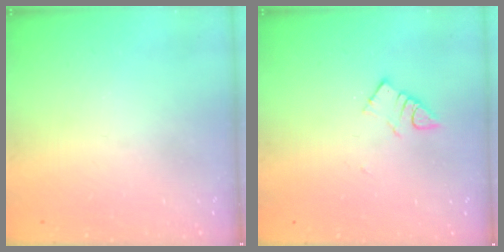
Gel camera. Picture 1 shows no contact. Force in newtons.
{"total": 4.2, "press": 4.2, "slide": 0.6}